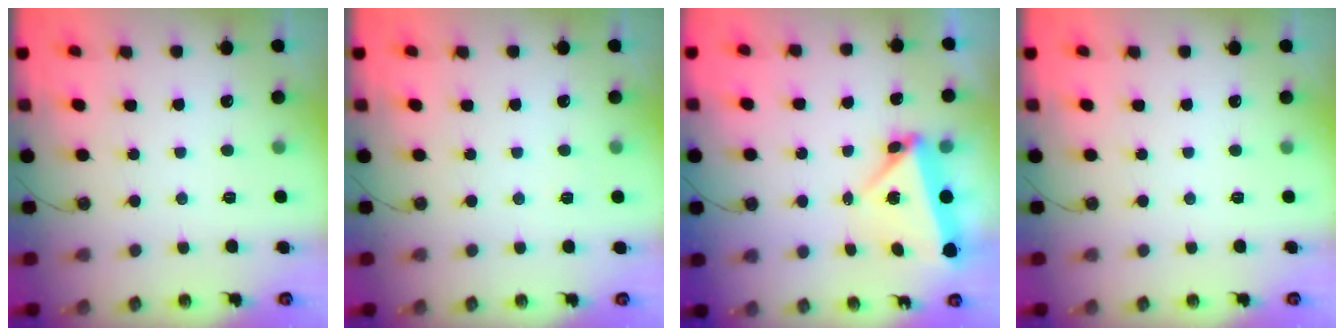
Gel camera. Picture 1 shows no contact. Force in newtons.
{"total": 2.7, "press": 1.5, "slide": 2.3}
{"total": 5.4, "press": 5.4, "slide": 0.5}
{"total": 0.0}